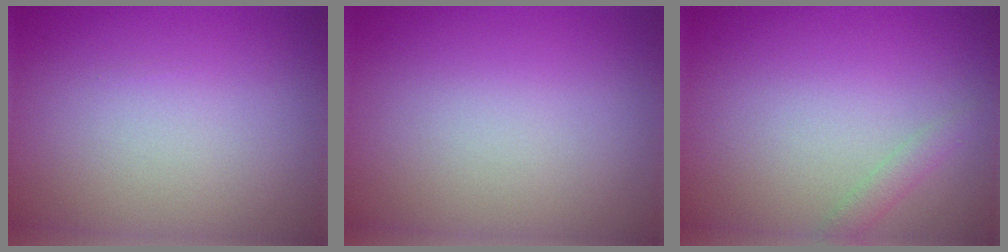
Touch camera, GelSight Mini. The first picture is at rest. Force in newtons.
{"total": 0.0}
{"total": 1.2, "press": 1.2, "slide": 0.1}